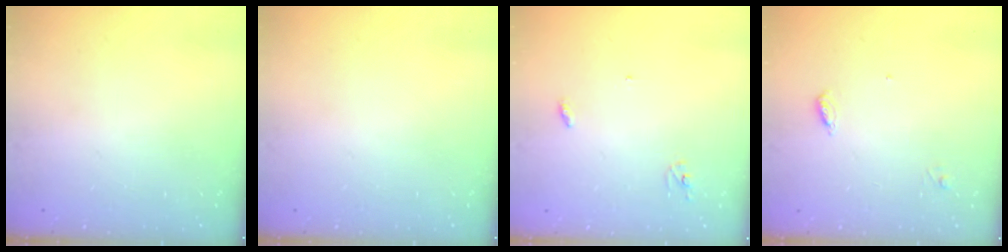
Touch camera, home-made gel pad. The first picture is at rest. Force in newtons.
{"total": 0.0}
{"total": 2.8, "press": 2.8, "slide": 0.2}
{"total": 3.6, "press": 3.6, "slide": 0.3}